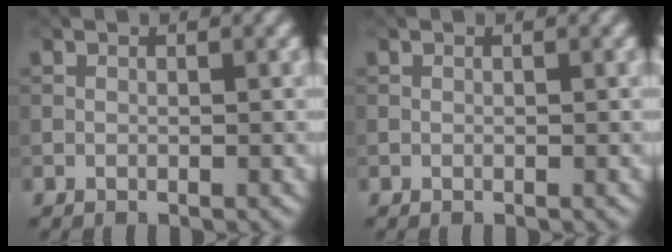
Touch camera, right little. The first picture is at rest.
{"total": 0.0}